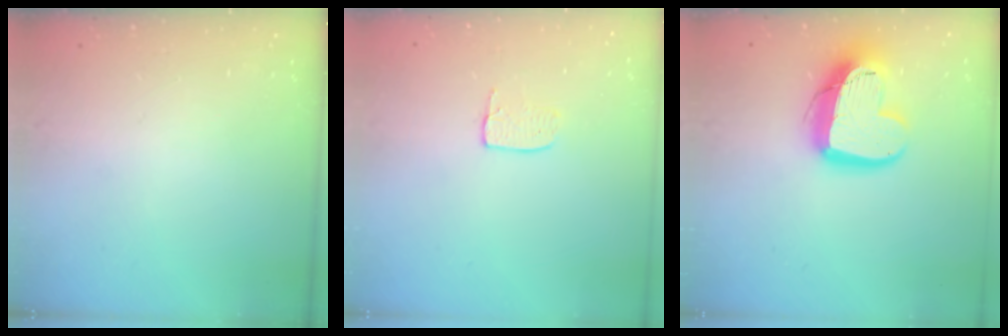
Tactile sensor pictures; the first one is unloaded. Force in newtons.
{"total": 3.7, "press": 3.7, "slide": 0.2}
{"total": 16.3, "press": 16.3, "slide": 1.4}